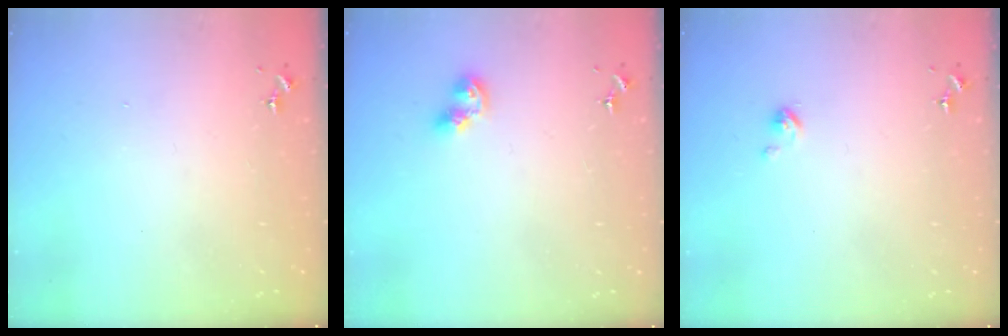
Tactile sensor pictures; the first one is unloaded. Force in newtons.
{"total": 7.9, "press": 7.9, "slide": 0.7}
{"total": 3.2, "press": 3.2, "slide": 0.3}